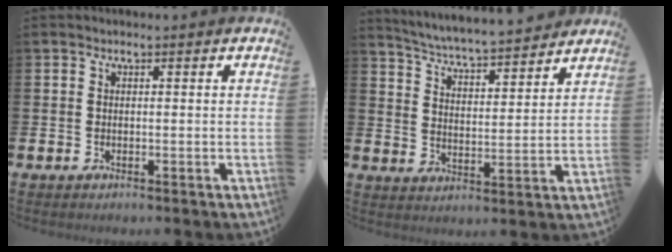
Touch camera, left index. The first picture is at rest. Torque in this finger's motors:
{"motor_torque": [0.95, -1.19, 0.32, 0.12]}